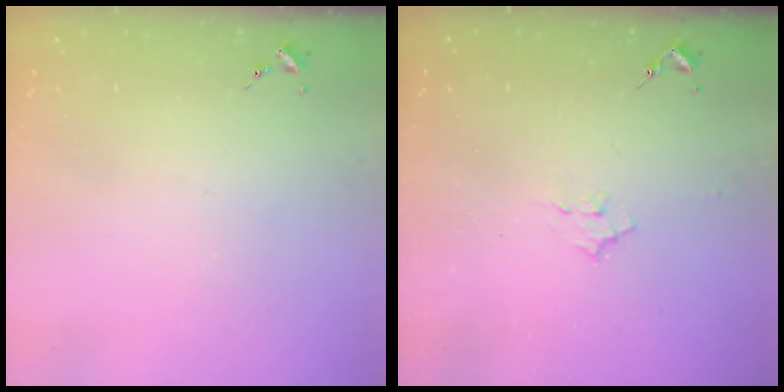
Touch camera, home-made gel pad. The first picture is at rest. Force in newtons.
{"total": 6.2, "press": 6.1, "slide": 0.9}